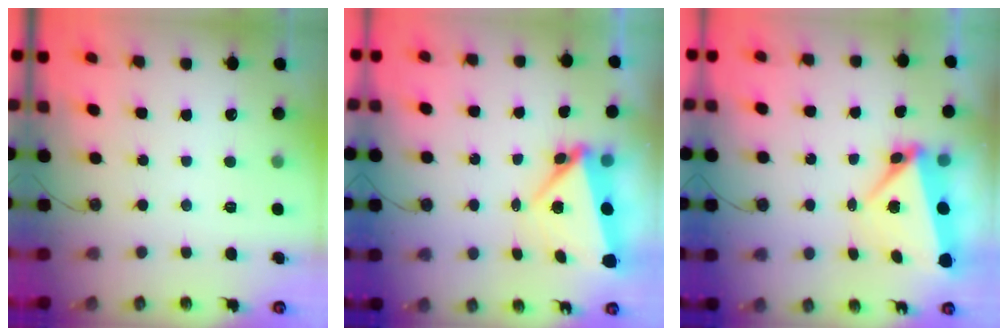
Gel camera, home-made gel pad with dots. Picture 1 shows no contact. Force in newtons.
{"total": 5.3, "press": 5.3, "slide": 0.9}
{"total": 6.0, "press": 6.0, "slide": 0.3}